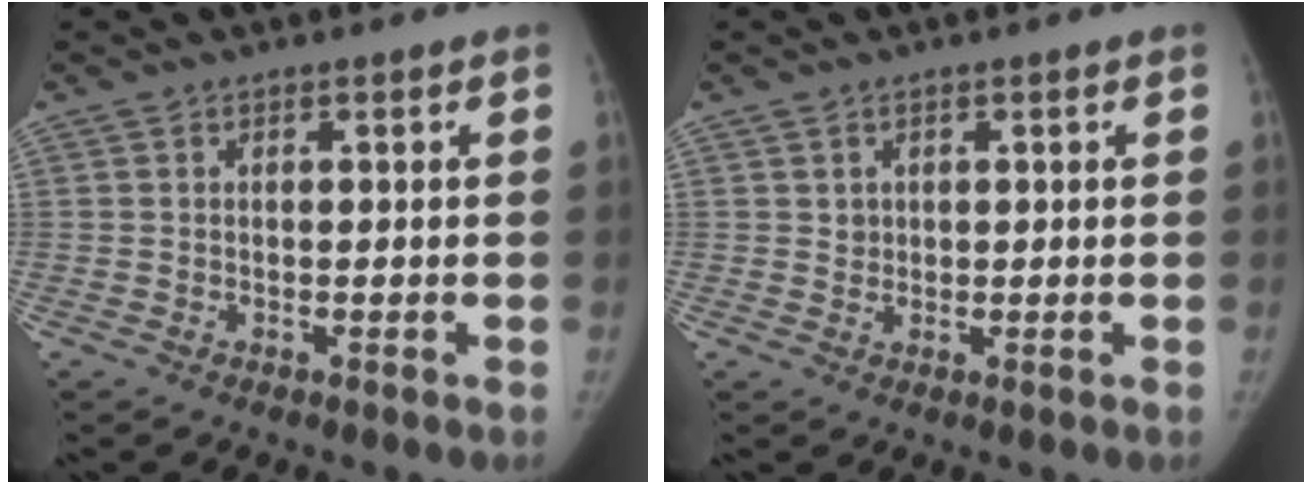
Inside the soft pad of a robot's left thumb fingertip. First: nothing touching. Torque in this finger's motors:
{"motor_torque": [0.11, -0.06, 0.30, -0.04, -0.03]}